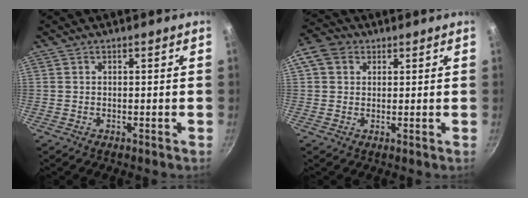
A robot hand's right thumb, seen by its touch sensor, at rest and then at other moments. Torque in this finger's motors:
{"motor_torque": [0.73, 0.83, 0.35, -0.32, 0.07]}